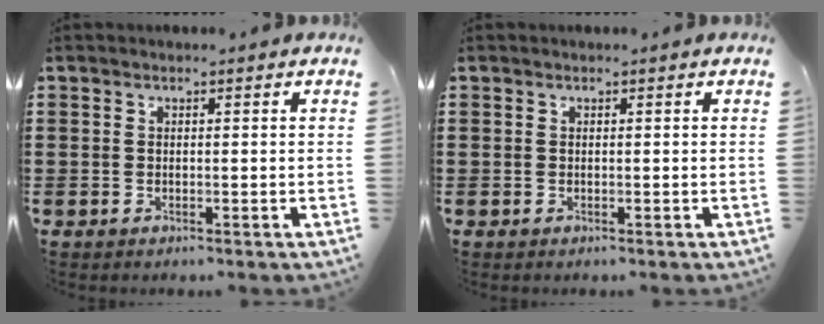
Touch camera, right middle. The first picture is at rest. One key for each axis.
{"total": 0.0}